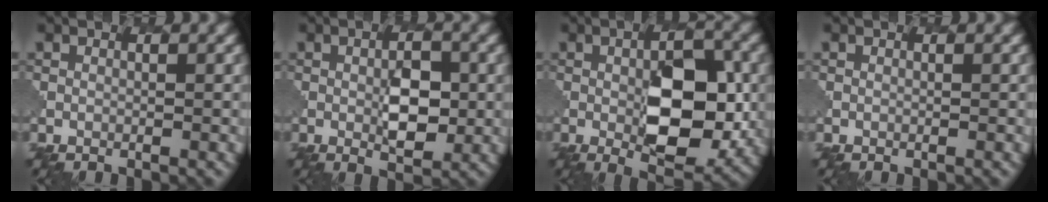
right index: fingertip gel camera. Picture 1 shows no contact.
{"total": 3.5, "force": [0.0, 1.7, 3.0], "torque": [-0.046, -0.003, 0.004]}
{"total": 8.0, "force": [-0.6, 3.4, 7.2], "torque": [-0.105, -0.001, -0.005]}
{"total": 0.0}